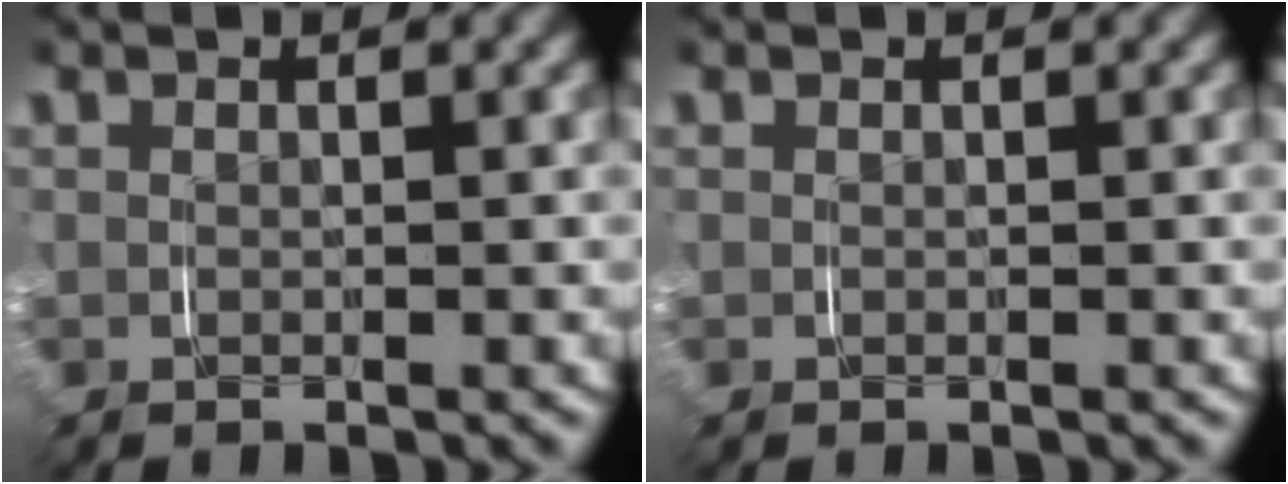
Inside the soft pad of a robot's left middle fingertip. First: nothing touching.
{"total": 0.0}